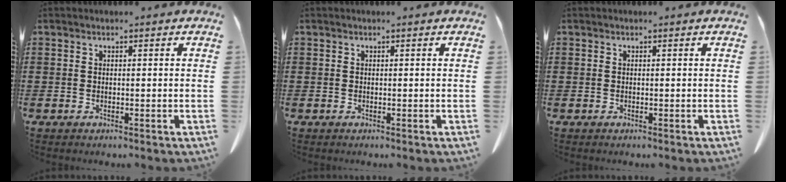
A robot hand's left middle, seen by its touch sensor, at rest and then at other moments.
{"total": 0.0}
{"total": 0.0}